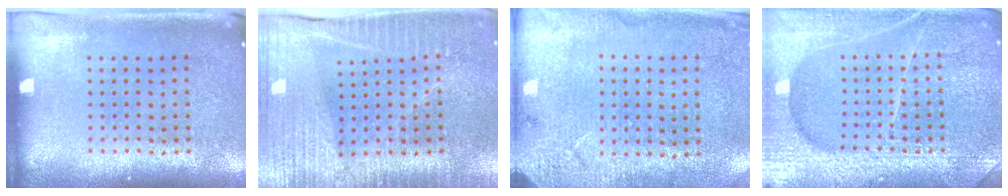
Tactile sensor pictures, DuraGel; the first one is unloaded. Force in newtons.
{"total": 3.5, "press": 3.4, "slide": 0.8}
{"total": 2.6, "press": 2.3, "slide": 1.0}
{"total": 6.6, "press": 6.6, "slide": 0.8}